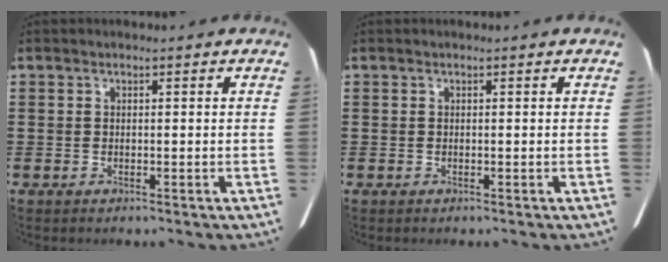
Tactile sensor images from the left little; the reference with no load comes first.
{"total": 0.0}